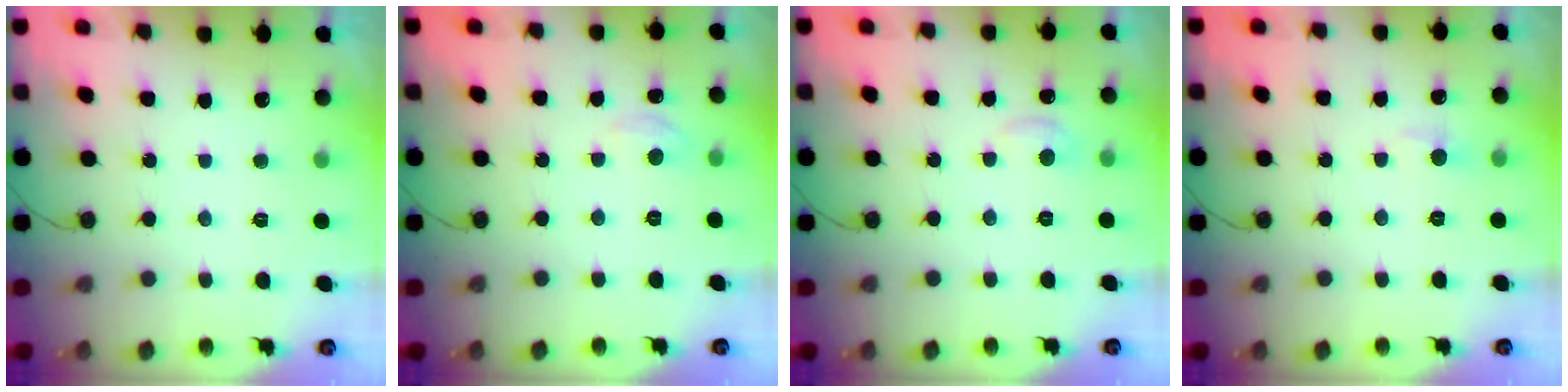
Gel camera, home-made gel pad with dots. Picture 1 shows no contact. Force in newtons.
{"total": 3.6, "press": 3.6, "slide": 0.5}
{"total": 5.9, "press": 5.8, "slide": 0.8}
{"total": 3.9, "press": 3.9, "slide": 0.5}